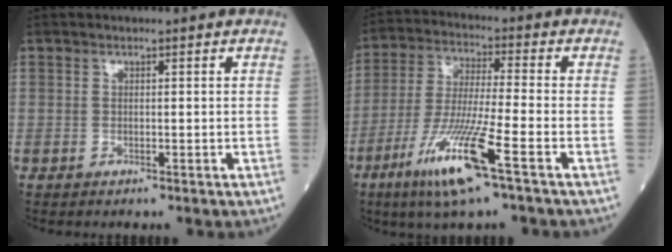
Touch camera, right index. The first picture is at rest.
{"total": 12.6, "force": [-6.4, -0.3, 10.9], "torque": [-0.226, -0.027, -0.122]}